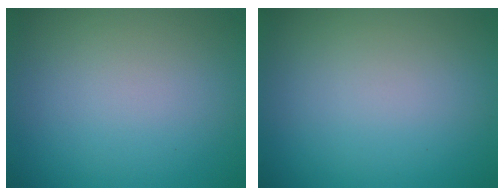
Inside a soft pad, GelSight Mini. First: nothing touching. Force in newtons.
{"total": 0.0}